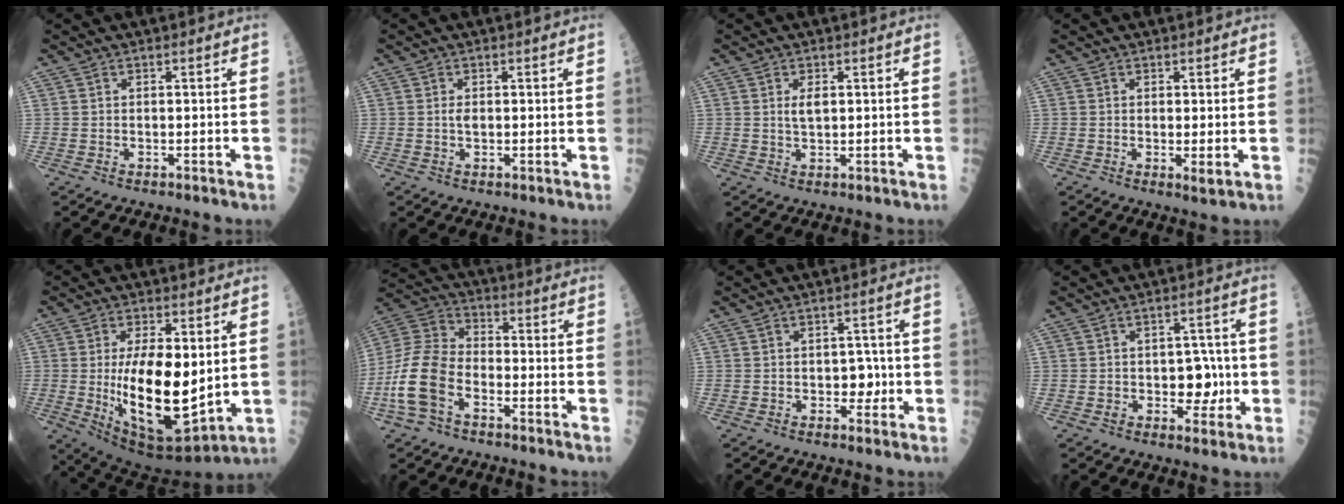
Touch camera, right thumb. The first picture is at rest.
{"total": 1.3, "force": [0.0, 0.7, 1.1], "torque": [-0.017, 0.001, 0.001]}
{"total": 2.4, "force": [0.6, 1.1, 2.0], "torque": [-0.034, -0.004, 0.012]}
{"total": 1.7, "force": [0.0, 0.3, 1.7], "torque": [-0.029, -0.007, 0.000]}
{"total": 19.0, "force": [0.3, 7.9, 17.2], "torque": [-0.287, -0.033, 0.024]}
{"total": 12.8, "force": [-4.7, 7.7, 9.1], "torque": [-0.193, 0.032, -0.101]}
{"total": 3.4, "force": [-0.5, 2.4, 2.3], "torque": [-0.005, 0.006, -0.008]}
{"total": 6.6, "force": [-0.6, 4.5, 4.8], "torque": [-0.023, 0.008, -0.007]}